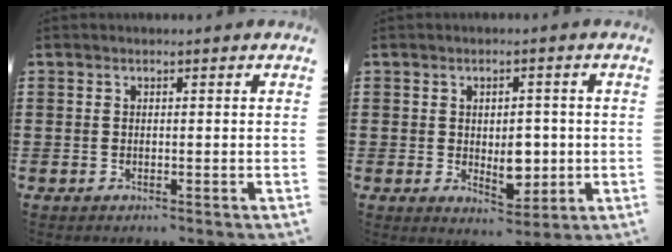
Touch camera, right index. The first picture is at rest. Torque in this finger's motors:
{"motor_torque": [0.35, 0.18, 0.34, 0.06]}